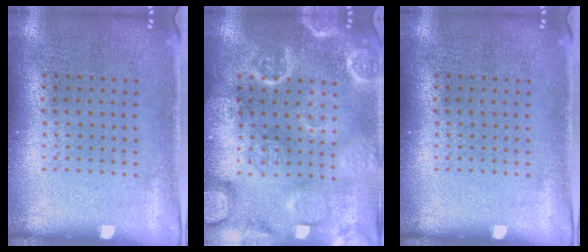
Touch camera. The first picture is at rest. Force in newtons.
{"total": 3.9, "press": 3.9, "slide": 0.4}
{"total": 0.0}